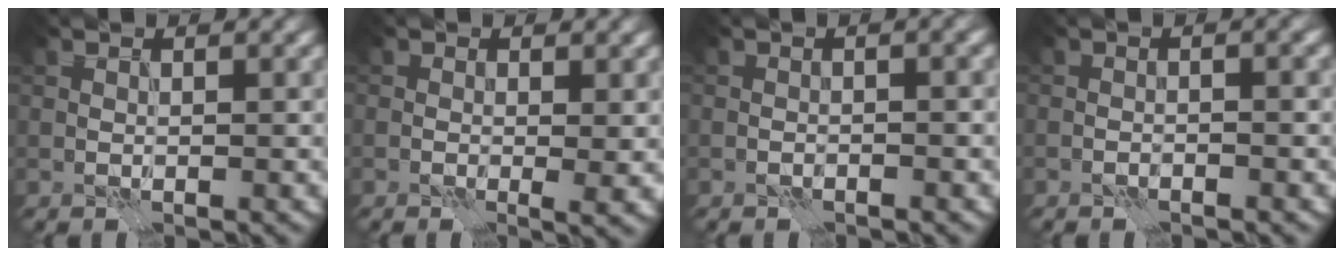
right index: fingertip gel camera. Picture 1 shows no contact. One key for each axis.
{"total": 1.8, "fx": 0.3, "fy": 0.5, "fz": 1.7, "tx": -0.015, "ty": -0.008, "tz": 0.007}
{"total": 2.6, "fx": 0.3, "fy": 1.0, "fz": 2.4, "tx": -0.009, "ty": 0.005, "tz": -0.011}
{"total": 2.4, "fx": -0.1, "fy": 0.9, "fz": 2.2, "tx": -0.010, "ty": 0.004, "tz": -0.017}